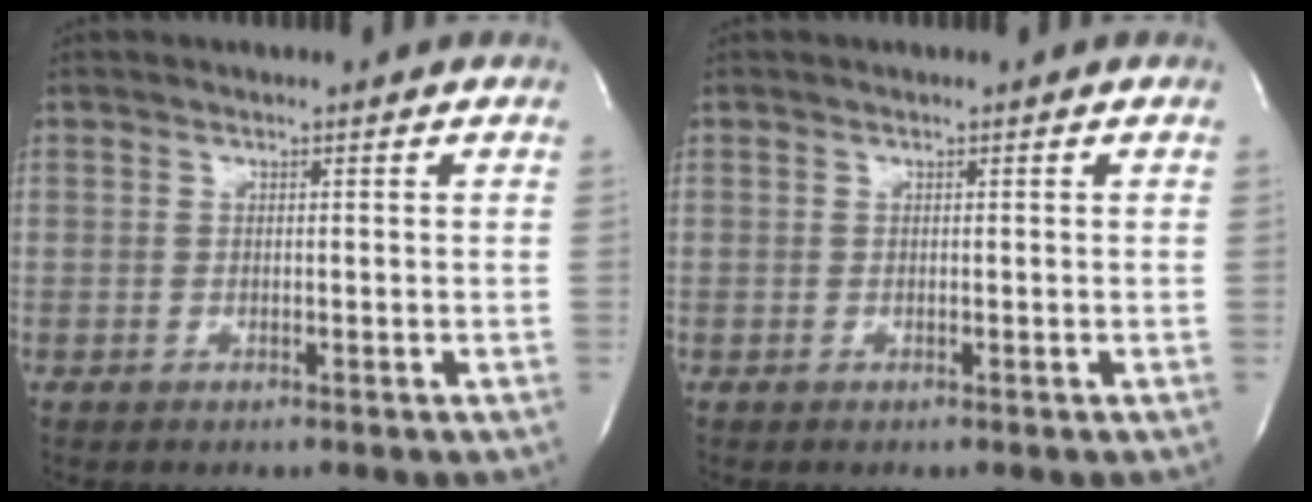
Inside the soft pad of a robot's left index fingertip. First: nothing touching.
{"total": 0.0}